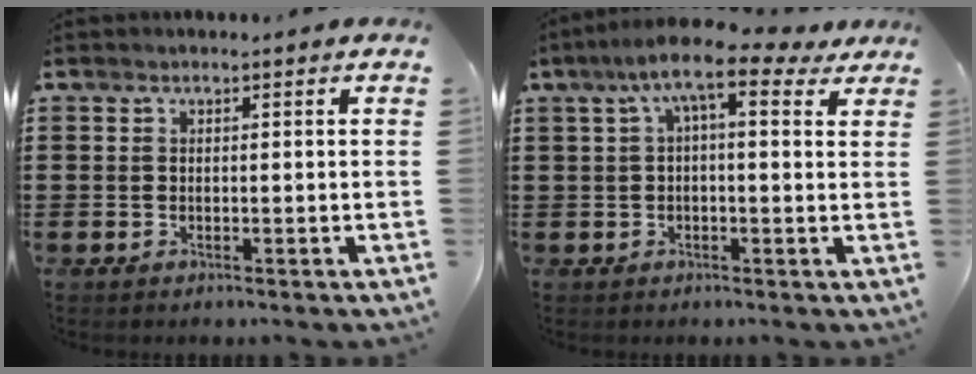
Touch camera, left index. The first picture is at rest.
{"total": 9.2, "force": [4.7, 2.0, 7.6], "torque": [-0.149, -0.006, 0.078]}